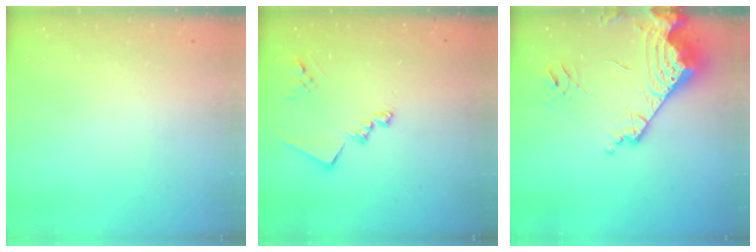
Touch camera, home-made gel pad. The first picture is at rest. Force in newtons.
{"total": 14.1, "press": 14.0, "slide": 0.9}
{"total": 21.0, "press": 20.9, "slide": 2.5}